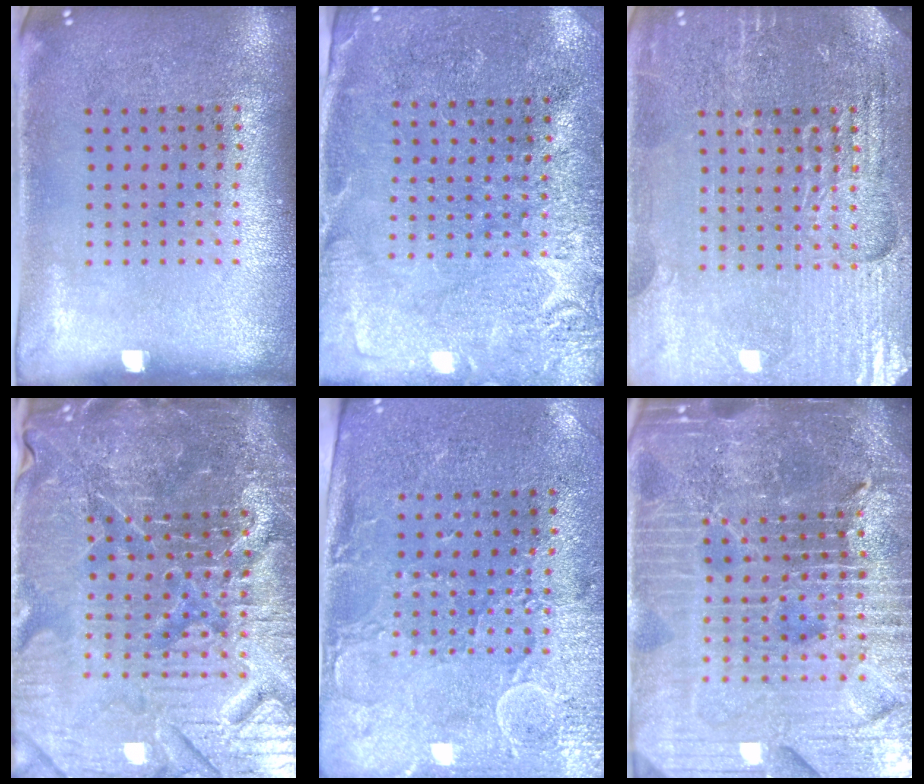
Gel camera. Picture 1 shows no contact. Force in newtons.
{"total": 2.7, "press": 2.7, "slide": 0.4}
{"total": 4.3, "press": 4.2, "slide": 1.2}
{"total": 6.8, "press": 6.1, "slide": 2.9}
{"total": 2.9, "press": 2.5, "slide": 1.5}
{"total": 6.8, "press": 5.9, "slide": 3.3}